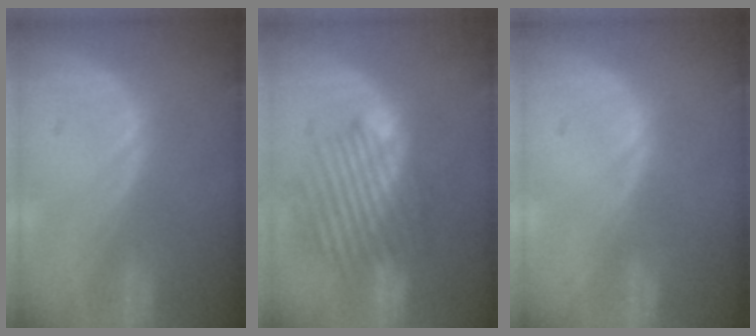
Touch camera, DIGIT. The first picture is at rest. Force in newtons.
{"total": 8.7, "press": 8.6, "slide": 1.6}
{"total": 0.0}